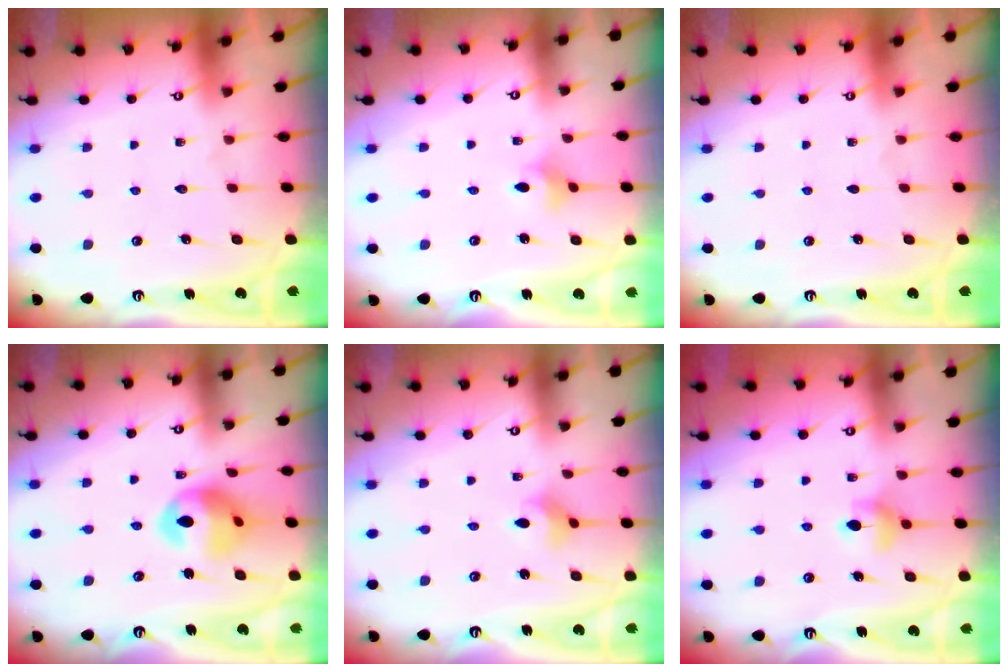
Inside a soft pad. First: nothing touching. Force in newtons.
{"total": 3.8, "press": 3.7, "slide": 0.6}
{"total": 0.0}
{"total": 12.4, "press": 12.4, "slide": 1.2}
{"total": 2.7, "press": 2.7, "slide": 0.4}
{"total": 6.6, "press": 6.5, "slide": 0.9}